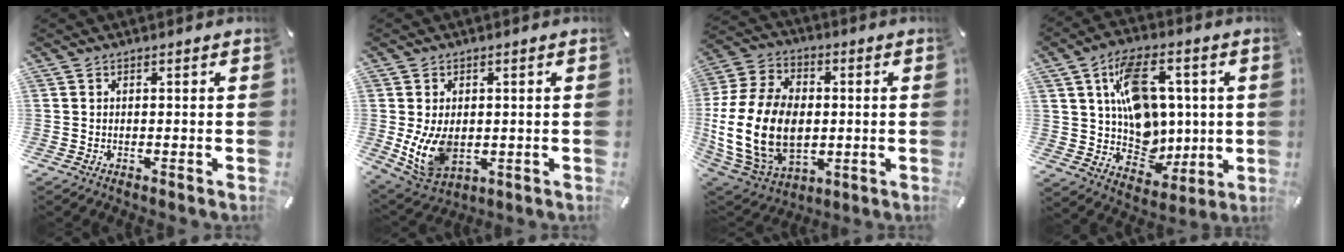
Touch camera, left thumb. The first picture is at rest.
{"total": 9.5, "force": [-0.5, 6.9, 6.6], "torque": [-0.135, -0.004, -0.003]}
{"total": 23.3, "force": [-2.0, 16.7, 16.1], "torque": [-0.355, 0.011, -0.025]}
{"total": 16.4, "force": [4.6, 12.4, 9.6], "torque": [-0.150, -0.008, 0.099]}